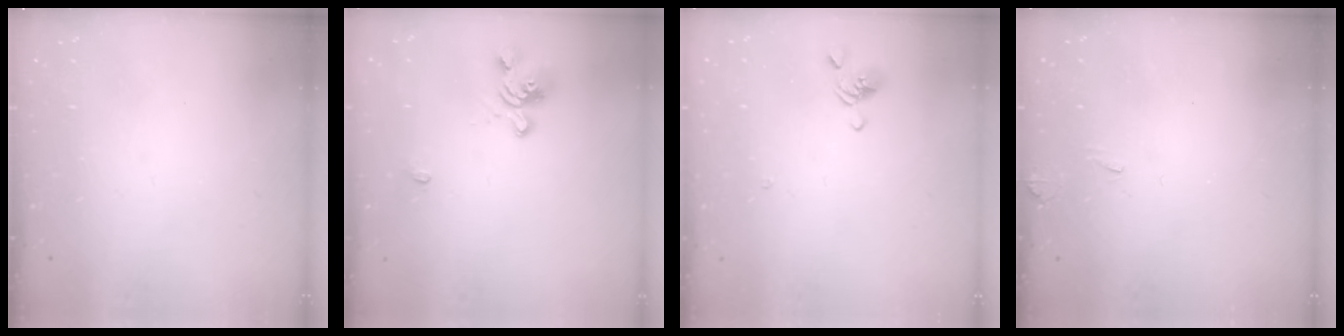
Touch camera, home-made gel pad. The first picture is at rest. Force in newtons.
{"total": 1.5, "press": 1.0, "slide": 1.1}
{"total": 2.6, "press": 2.6, "slide": 0.6}
{"total": 3.9, "press": 3.9, "slide": 0.4}